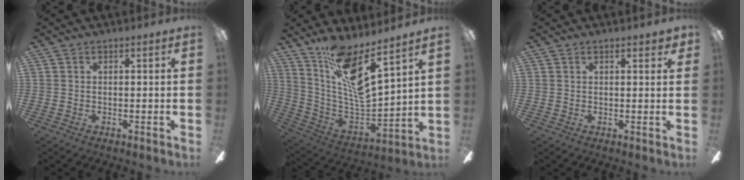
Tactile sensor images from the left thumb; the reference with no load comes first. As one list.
[{"total": 15.0, "force": [10.2, 3.7, 10.4], "torque": [-0.208, -0.082, 0.174]}, {"total": 2.4, "force": [1.5, 0.6, 1.7], "torque": [-0.021, -0.004, 0.022]}]